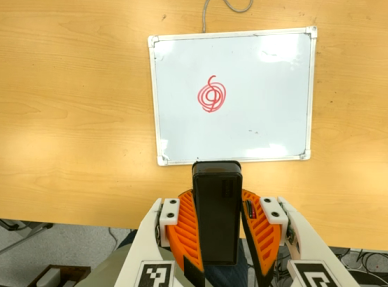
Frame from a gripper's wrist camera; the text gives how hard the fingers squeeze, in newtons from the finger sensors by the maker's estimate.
{"total": 11.7, "left": 9.2, "right": 14.2}